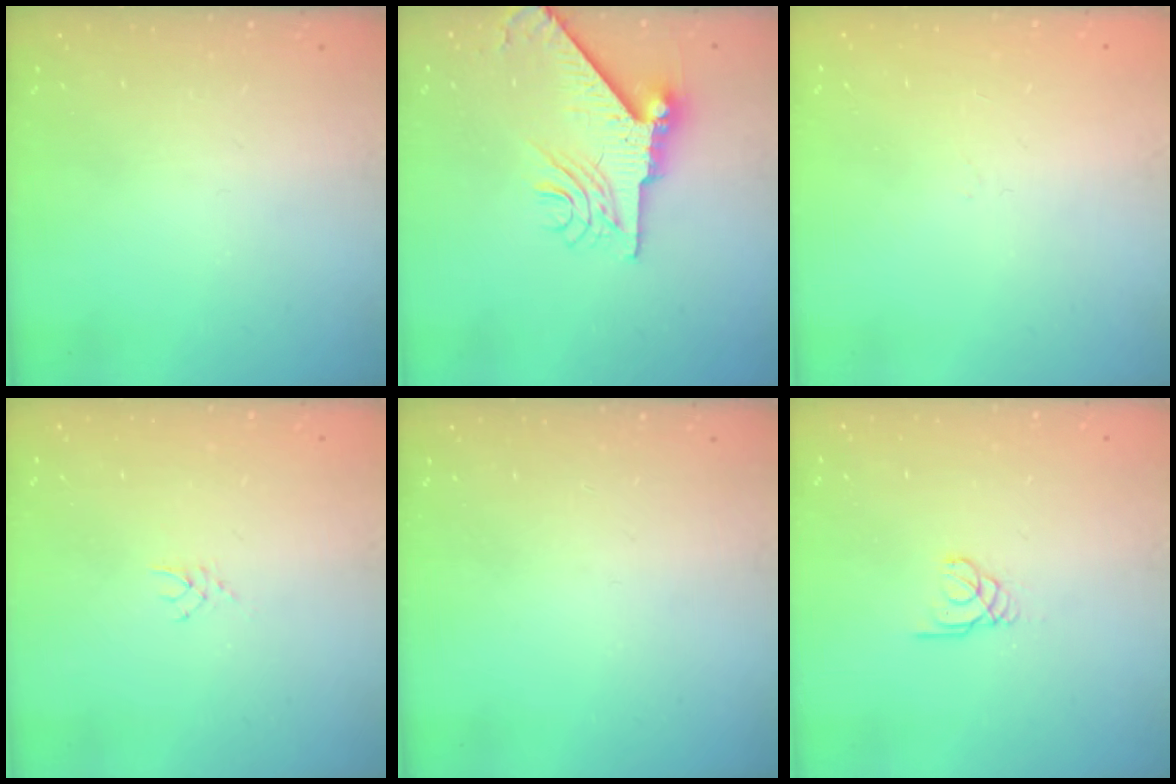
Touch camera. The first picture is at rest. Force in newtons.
{"total": 11.4, "press": 11.3, "slide": 1.5}
{"total": 0.9, "press": 0.9, "slide": 0.2}
{"total": 2.1, "press": 2.1, "slide": 0.3}
{"total": 0.0}
{"total": 1.7, "press": 1.7, "slide": 0.2}